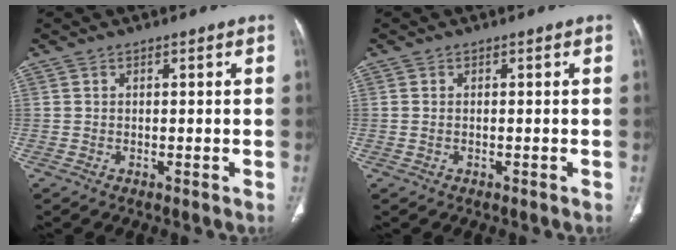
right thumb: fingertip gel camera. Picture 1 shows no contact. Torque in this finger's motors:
{"motor_torque": [-0.33, 0.03, -0.03, 0.51, -0.03]}